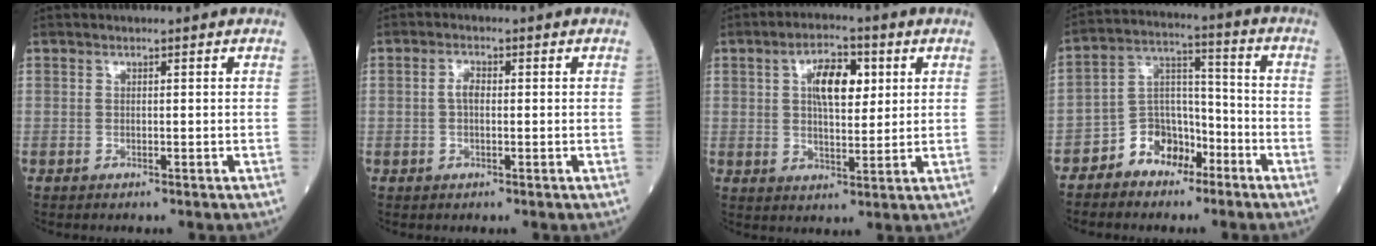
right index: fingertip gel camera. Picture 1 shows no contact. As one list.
[{"total": 2.1, "force": [0.0, 1.0, 1.9], "torque": [-0.035, 0.007, -0.001]}, {"total": 7.8, "force": [2.3, 3.2, 6.7], "torque": [-0.116, 0.013, 0.040]}, {"total": 8.0, "force": [-5.2, 5.2, 3.2], "torque": [-0.065, 0.025, -0.095]}]